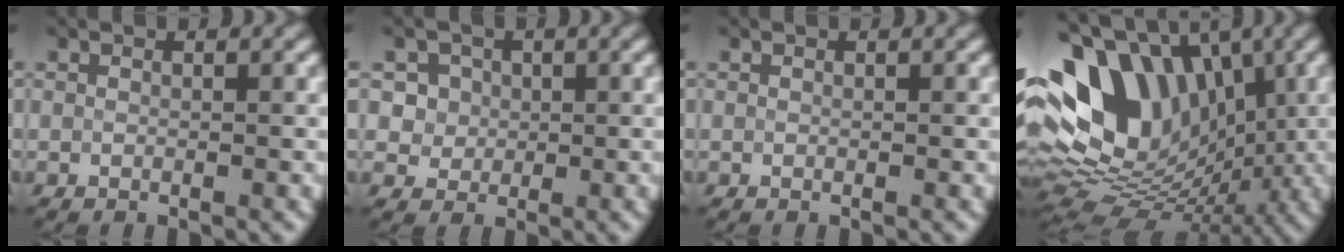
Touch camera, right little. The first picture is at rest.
{"total": 3.6, "force": [0.5, 3.5, 0.6], "torque": [0.013, 0.023, 0.005]}
{"total": 0.0}
{"total": 12.4, "force": [3.0, 8.6, 8.4], "torque": [-0.157, 0.009, 0.048]}